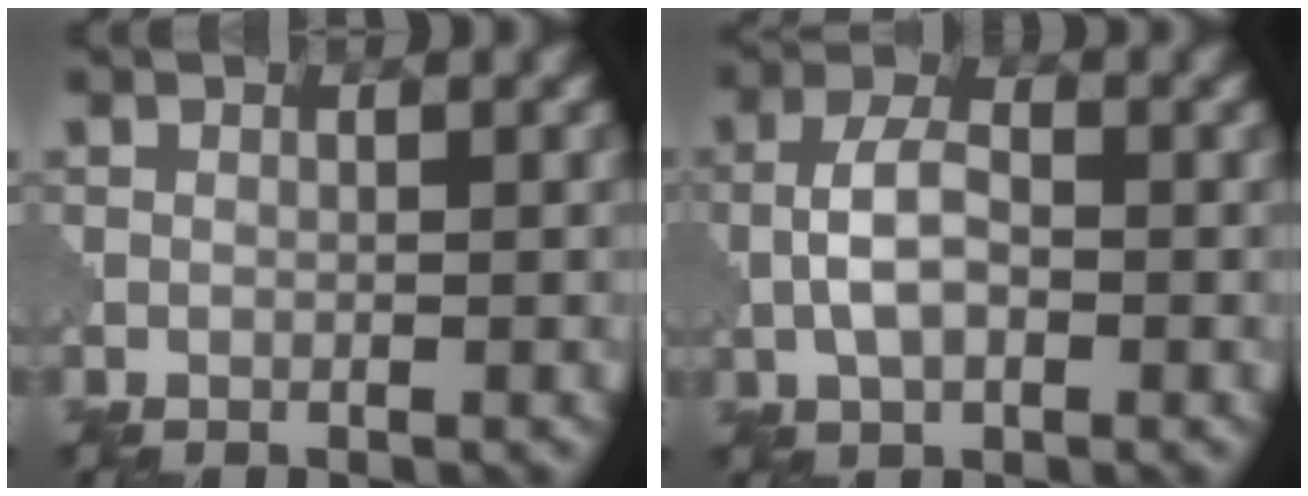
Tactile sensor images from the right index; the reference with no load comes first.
{"total": 3.9, "force": [-0.6, 2.1, 3.3], "torque": [-0.071, 0.007, -0.014]}